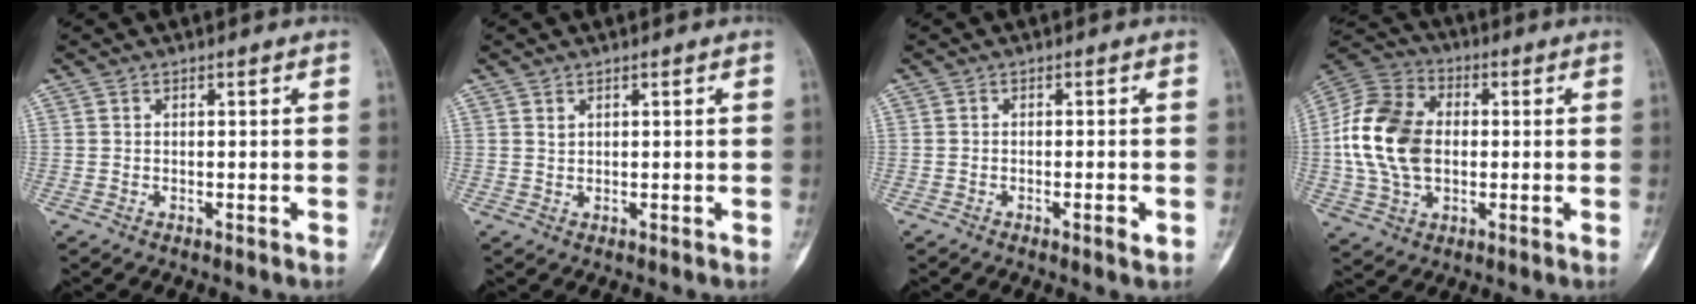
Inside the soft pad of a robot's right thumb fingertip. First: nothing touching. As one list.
[{"total": 0.9, "force": [0.7, 0.5, 0.4], "torque": [-0.002, -0.005, 0.014]}, {"total": 1.9, "force": [-0.7, 0.4, 1.8], "torque": [-0.026, 0.000, -0.011]}, {"total": 17.0, "force": [0.1, 11.7, 12.3], "torque": [-0.233, 0.018, -0.001]}]